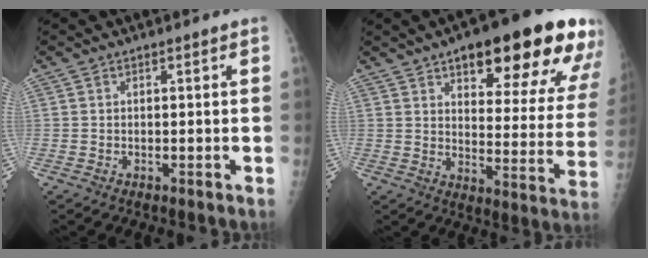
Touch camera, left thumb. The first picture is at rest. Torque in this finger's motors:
{"motor_torque": [2.43, 2.43, 1.34, -1.43, 0.16]}